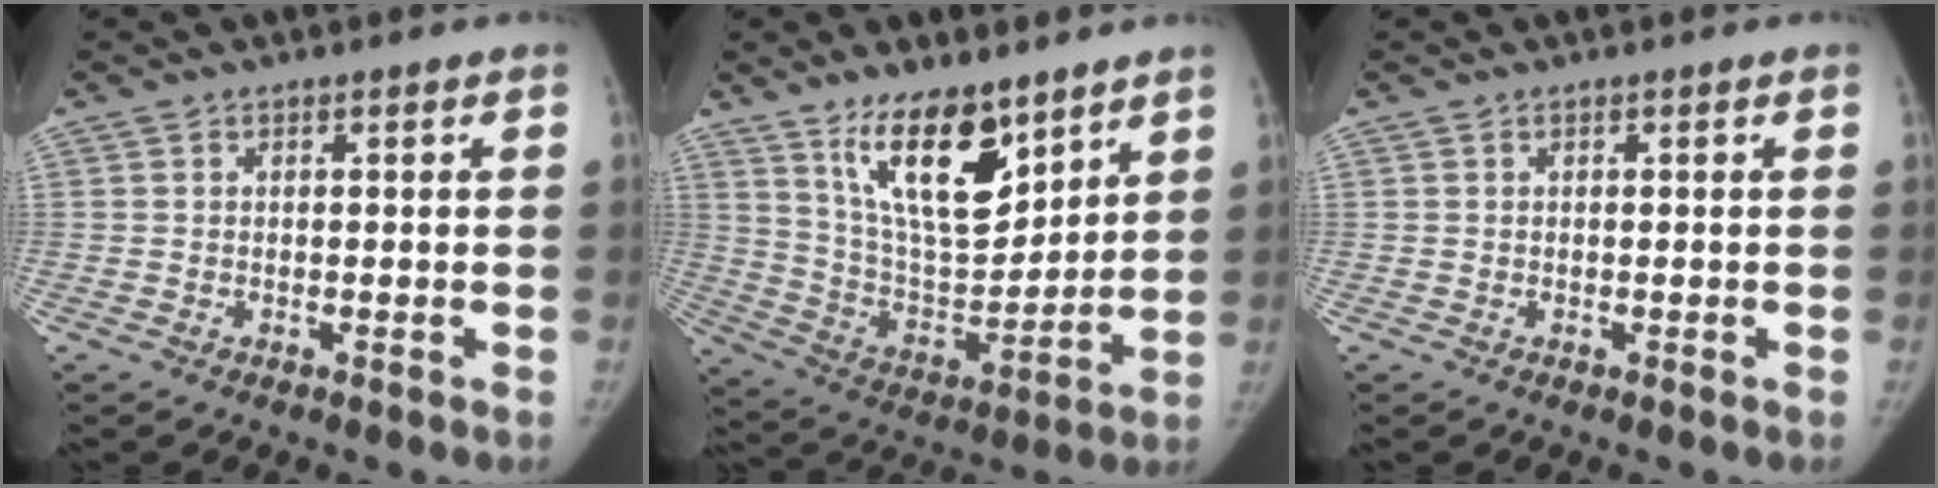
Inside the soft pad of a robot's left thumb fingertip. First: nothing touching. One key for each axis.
{"total": 15.9, "fx": 10.4, "fy": 6.3, "fz": 10.3, "tx": -0.135, "ty": -0.072, "tz": 0.200}
{"total": 0.0}